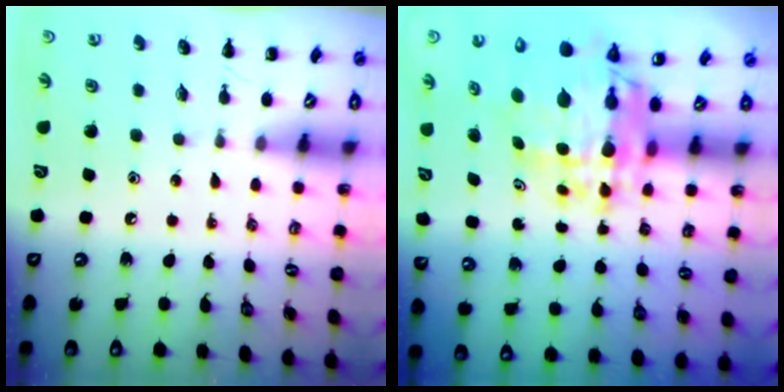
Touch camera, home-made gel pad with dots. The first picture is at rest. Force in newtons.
{"total": 12.4, "press": 11.8, "slide": 3.8}